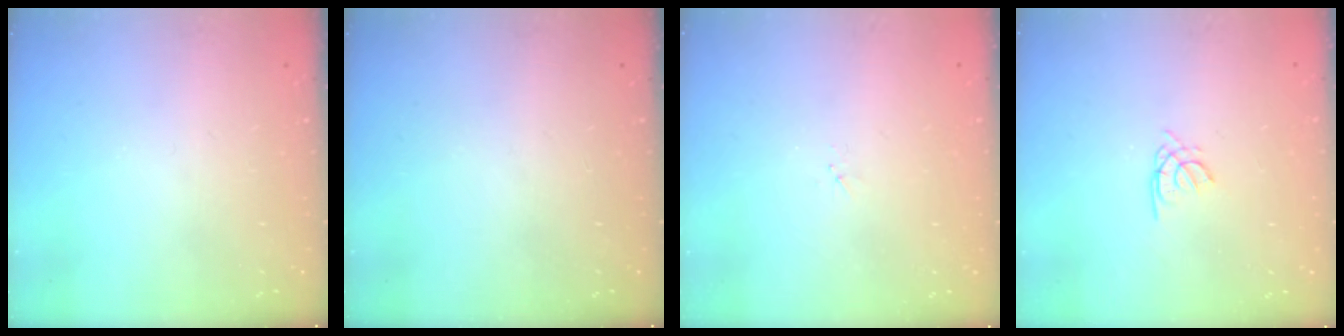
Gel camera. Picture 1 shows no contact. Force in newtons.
{"total": 0.0}
{"total": 1.9, "press": 1.9, "slide": 0.3}
{"total": 1.7, "press": 1.6, "slide": 0.4}